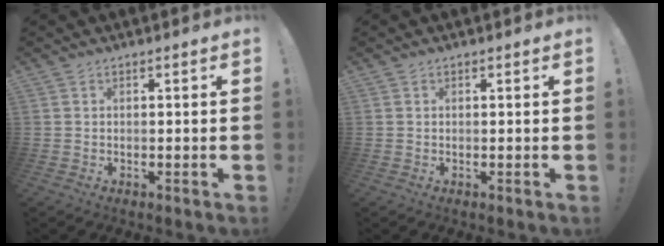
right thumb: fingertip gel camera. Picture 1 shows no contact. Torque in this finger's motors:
{"motor_torque": [-0.26, -0.10, -0.33, 0.21, 0.06]}